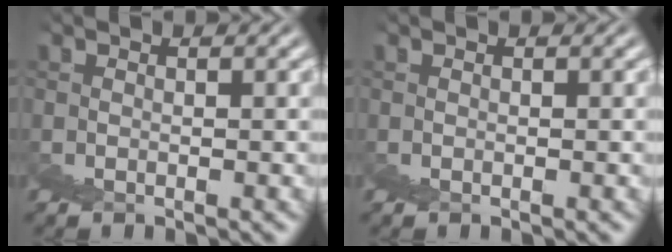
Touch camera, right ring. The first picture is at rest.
{"total": 0.0}